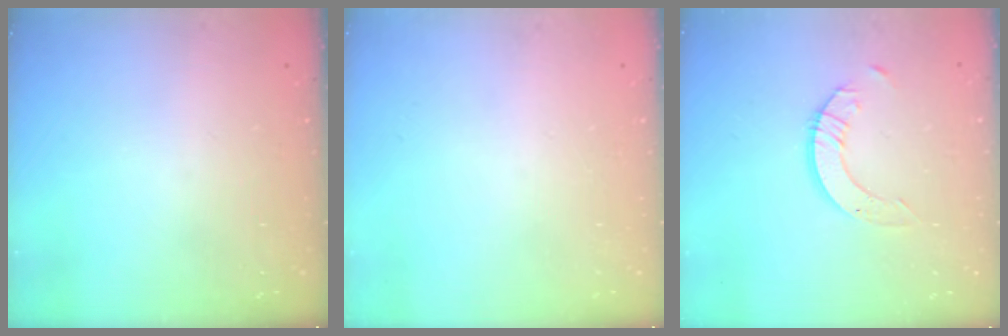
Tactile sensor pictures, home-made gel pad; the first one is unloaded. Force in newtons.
{"total": 0.0}
{"total": 3.7, "press": 3.7, "slide": 0.3}